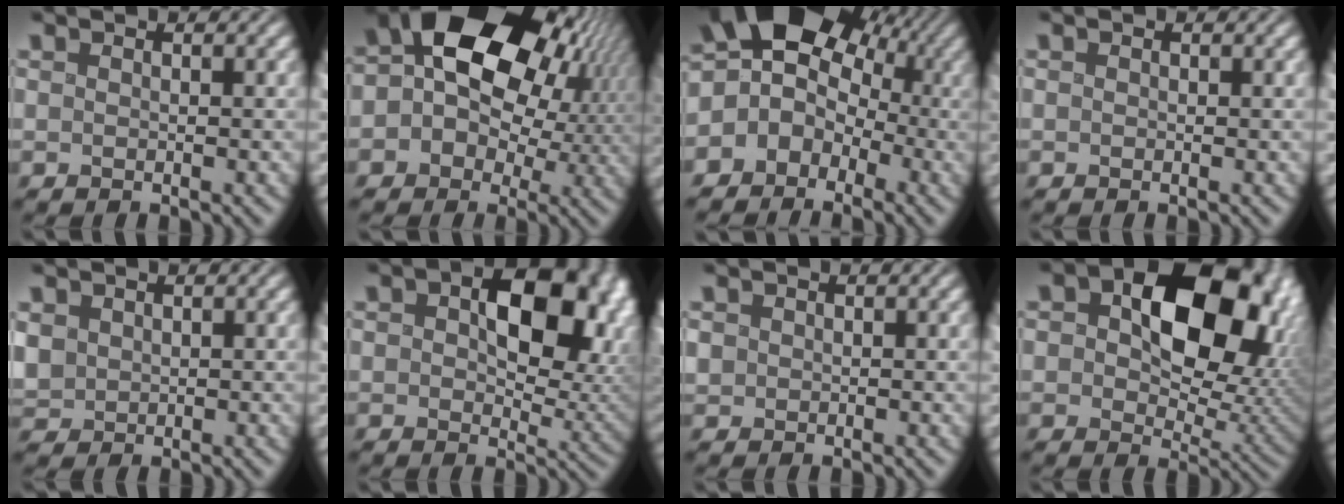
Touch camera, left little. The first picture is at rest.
{"total": 20.8, "force": [5.6, 16.0, 12.0], "torque": [-0.206, 0.046, 0.059]}
{"total": 15.1, "force": [3.2, 13.1, 6.8], "torque": [-0.141, 0.043, 0.006]}
{"total": 0.0}
{"total": 2.8, "force": [0.3, 2.4, 1.4], "torque": [-0.045, 0.000, 0.005]}
{"total": 12.9, "force": [2.9, 8.1, 9.6], "torque": [-0.113, -0.006, 0.047]}
{"total": 1.0, "force": [-0.1, 1.0, 0.3], "torque": [-0.010, -0.003, -0.001]}
{"total": 15.9, "force": [4.6, 10.0, 11.5], "torque": [-0.144, -0.001, 0.078]}